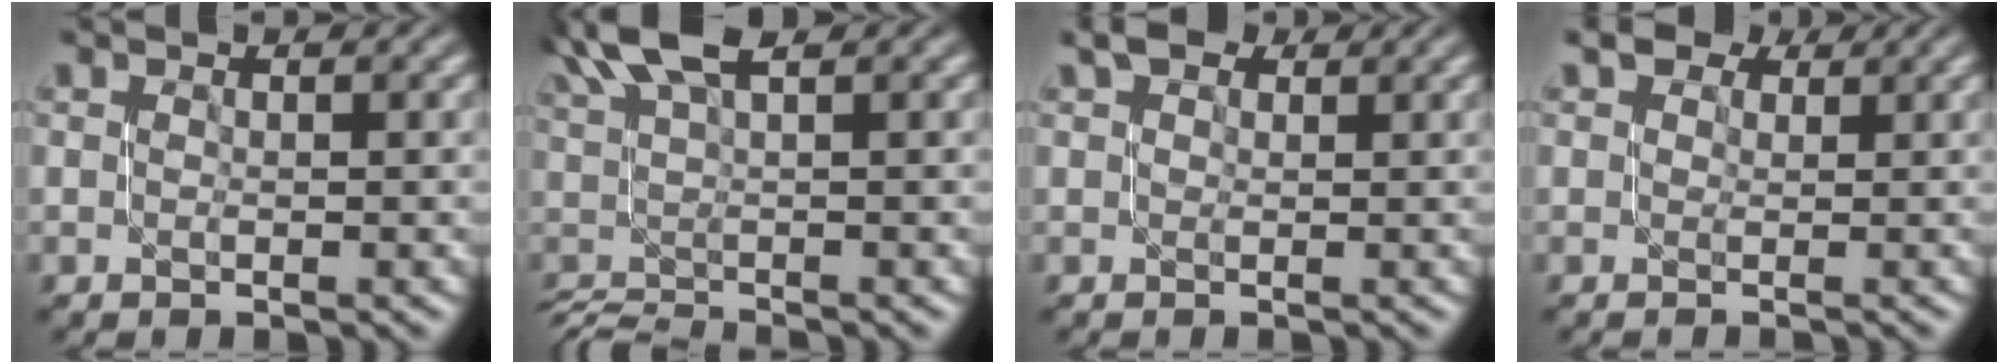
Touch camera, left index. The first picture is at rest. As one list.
[{"total": 5.4, "force": [2.9, 1.3, 4.4], "torque": [-0.060, 0.016, 0.046]}, {"total": 2.8, "force": [2.0, 1.3, 1.4], "torque": [-0.026, 0.008, 0.023]}, {"total": 3.1, "force": [2.3, 1.4, 1.6], "torque": [-0.024, 0.011, 0.018]}]